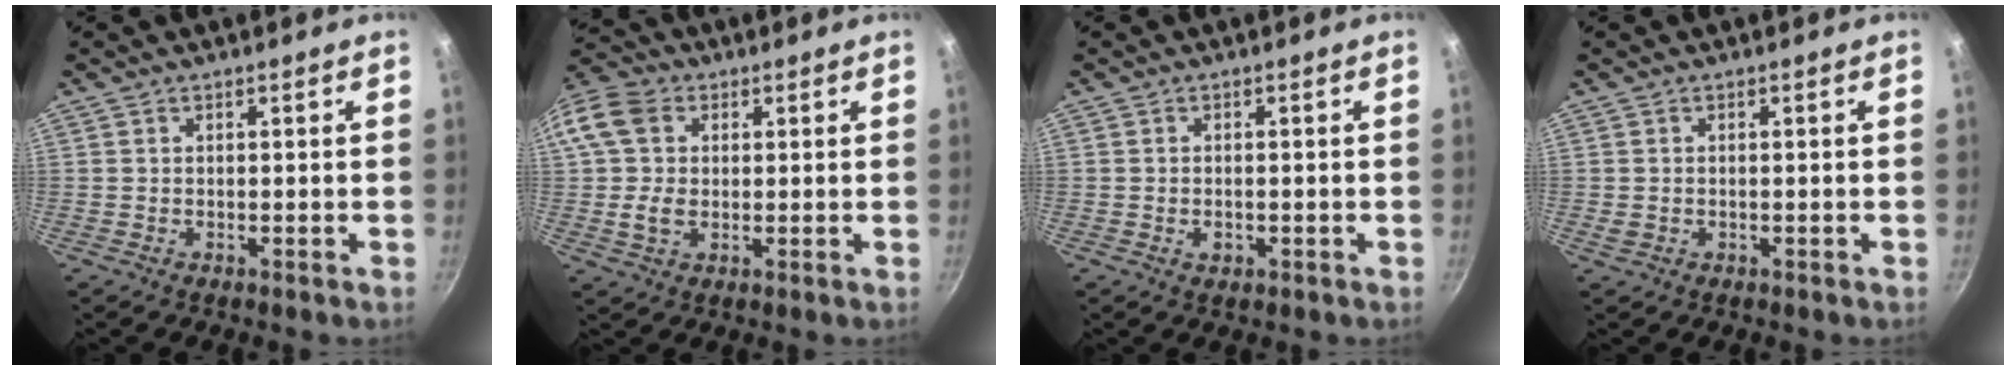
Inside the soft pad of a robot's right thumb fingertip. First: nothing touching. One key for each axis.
{"total": 12.4, "fx": 1.6, "fy": 9.7, "fz": 7.5, "tx": -0.148, "ty": 0.015, "tz": 0.018}
{"total": 1.8, "fx": -0.5, "fy": 1.2, "fz": 1.3, "tx": -0.021, "ty": 0.000, "tz": -0.008}
{"total": 1.1, "fx": -0.2, "fy": 0.8, "fz": 0.6, "tx": -0.012, "ty": 0.001, "tz": -0.001}